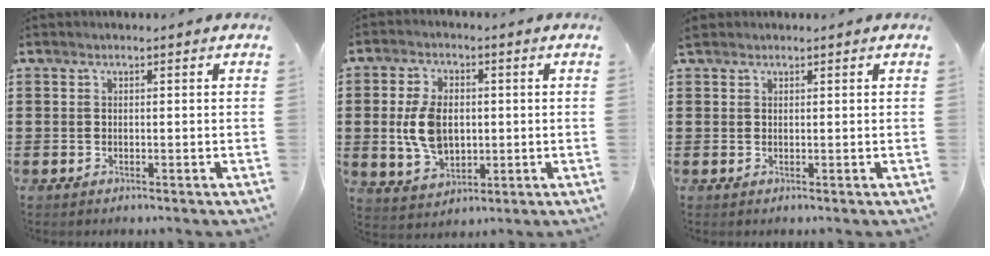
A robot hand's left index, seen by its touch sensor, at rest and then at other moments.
{"total": 8.1, "force": [0.2, 5.3, 6.1], "torque": [-0.146, 0.009, 0.000]}
{"total": 1.0, "force": [0.8, 0.5, 0.3], "torque": [-0.009, 0.004, 0.016]}